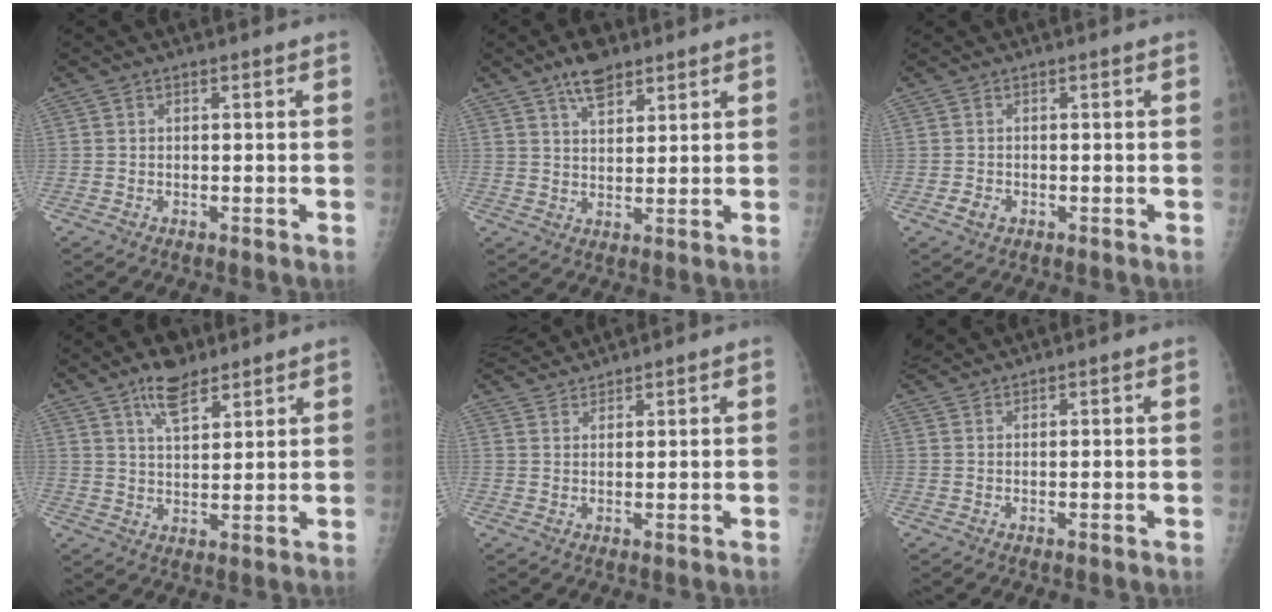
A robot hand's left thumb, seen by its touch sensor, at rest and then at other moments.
{"total": 6.2, "force": [4.4, 2.7, 3.4], "torque": [-0.040, -0.022, 0.075]}
{"total": 1.5, "force": [-0.5, 1.2, 0.7], "torque": [-0.008, 0.003, -0.005]}
{"total": 7.3, "force": [5.1, 3.0, 4.3], "torque": [-0.057, -0.028, 0.089]}
{"total": 4.7, "force": [4.7, 0.3, 0.1], "torque": [-0.001, 0.009, 0.091]}
{"total": 2.6, "force": [2.6, 0.2, 0.3], "torque": [-0.012, 0.014, 0.056]}